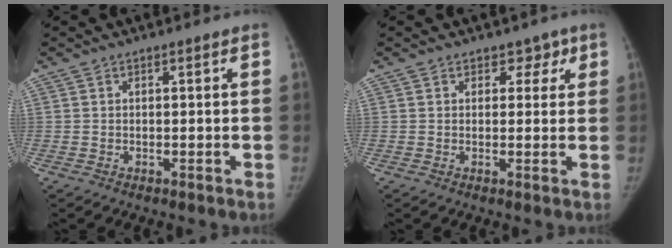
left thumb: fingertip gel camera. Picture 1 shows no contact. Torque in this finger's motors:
{"motor_torque": [-0.41, -0.22, -0.20, -0.04, -0.02]}